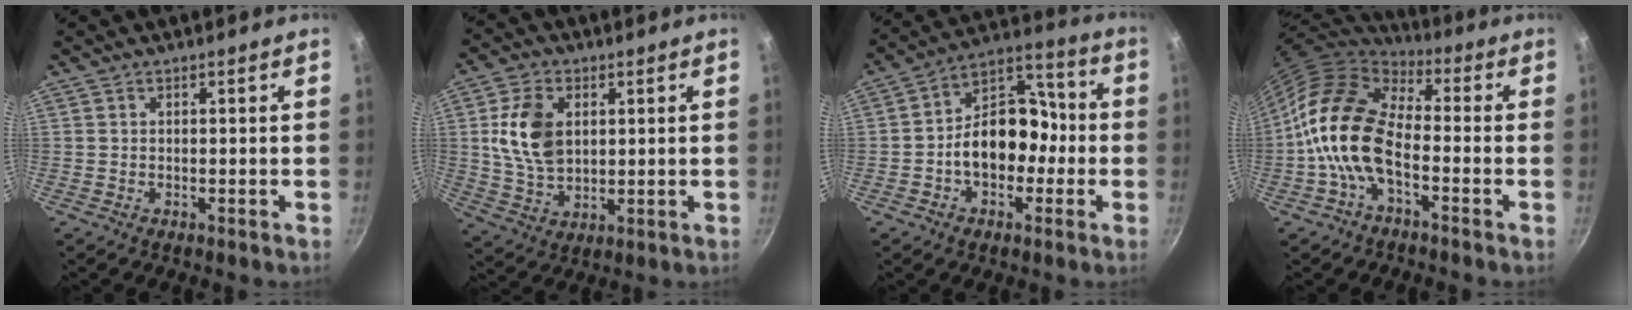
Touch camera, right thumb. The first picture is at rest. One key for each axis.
{"total": 11.5, "fx": 2.3, "fy": 7.8, "fz": 8.1, "tx": -0.138, "ty": -0.009, "tz": 0.047}
{"total": 14.5, "fx": -2.4, "fy": 10.4, "fz": 9.8, "tx": -0.096, "ty": 0.058, "tz": -0.051}
{"total": 14.8, "fx": -3.7, "fy": 8.4, "fz": 11.6, "tx": -0.192, "ty": 0.037, "tz": -0.086}